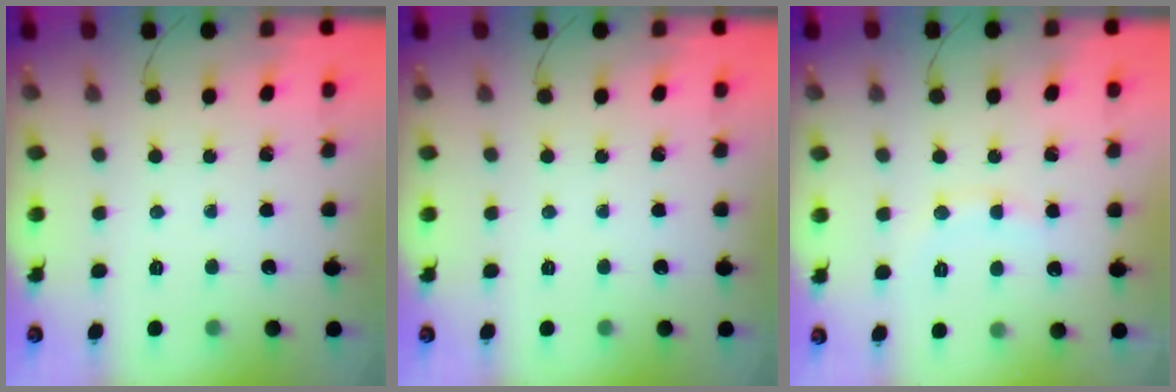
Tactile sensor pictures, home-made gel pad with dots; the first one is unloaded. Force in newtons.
{"total": 0.0}
{"total": 7.1, "press": 6.9, "slide": 1.4}